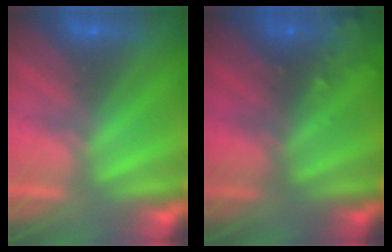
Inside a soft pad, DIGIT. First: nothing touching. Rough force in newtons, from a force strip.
{"total": 9.1}